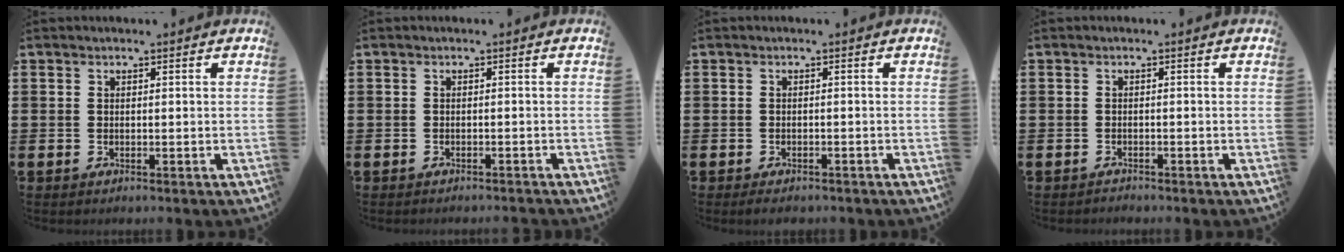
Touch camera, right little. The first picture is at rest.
{"total": 0.6, "force": [-0.6, -0.1, 0.1], "torque": [-0.002, -0.002, -0.013]}
{"total": 0.9, "force": [-0.8, 0.3, 0.4], "torque": [-0.009, -0.001, -0.016]}
{"total": 0.6, "force": [-0.6, 0.1, 0.0], "torque": [-0.001, -0.001, -0.014]}